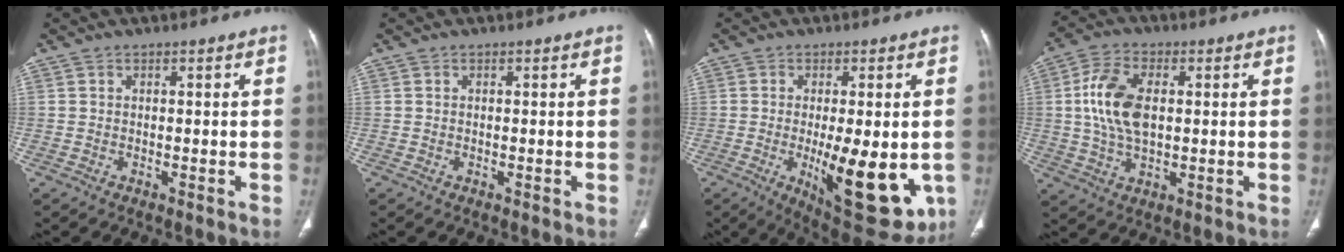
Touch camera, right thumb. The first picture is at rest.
{"total": 0.0}
{"total": 18.0, "force": [-3.7, 6.9, 16.3], "torque": [-0.199, -0.027, -0.029]}
{"total": 11.4, "force": [1.3, 6.5, 9.2], "torque": [-0.184, 0.005, 0.025]}